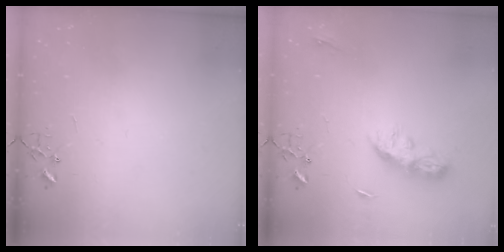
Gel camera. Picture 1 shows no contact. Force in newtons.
{"total": 8.7, "press": 8.7, "slide": 0.4}